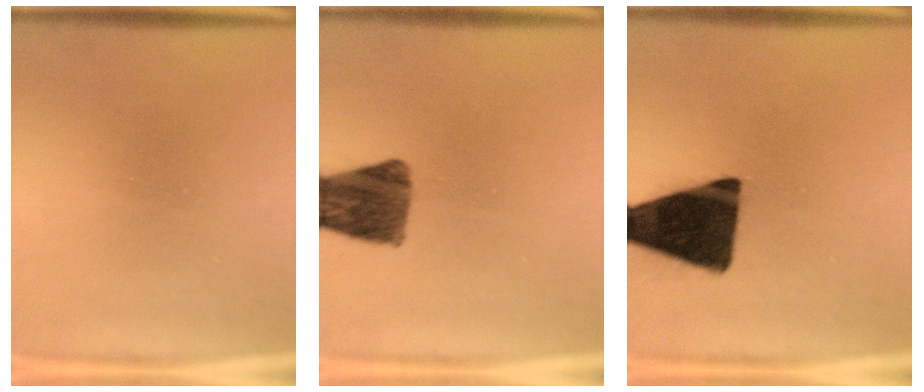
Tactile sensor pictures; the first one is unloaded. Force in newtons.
{"total": 8.6}
{"total": 16.6}